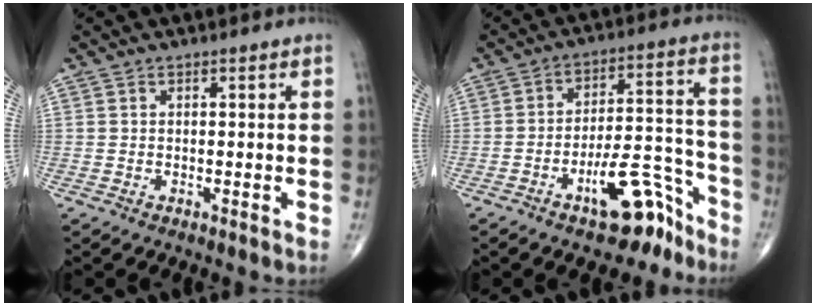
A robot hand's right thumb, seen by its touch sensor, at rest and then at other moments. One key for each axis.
{"total": 12.3, "fx": -8.0, "fy": 4.7, "fz": 8.2, "tx": -0.098, "ty": 0.080, "tz": -0.124}